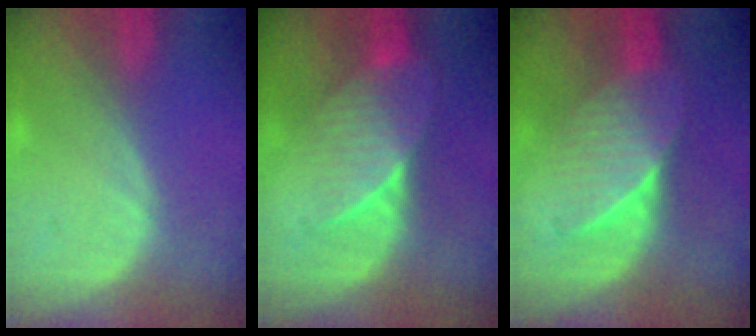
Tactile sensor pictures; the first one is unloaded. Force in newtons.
{"total": 7.1, "press": 6.5, "slide": 2.8}
{"total": 7.2, "press": 6.6, "slide": 2.8}